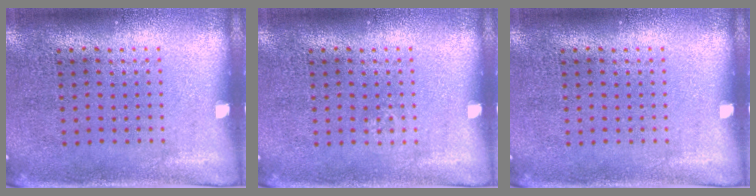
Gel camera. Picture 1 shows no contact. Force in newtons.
{"total": 0.5, "press": 0.5, "slide": 0.2}
{"total": 0.0}